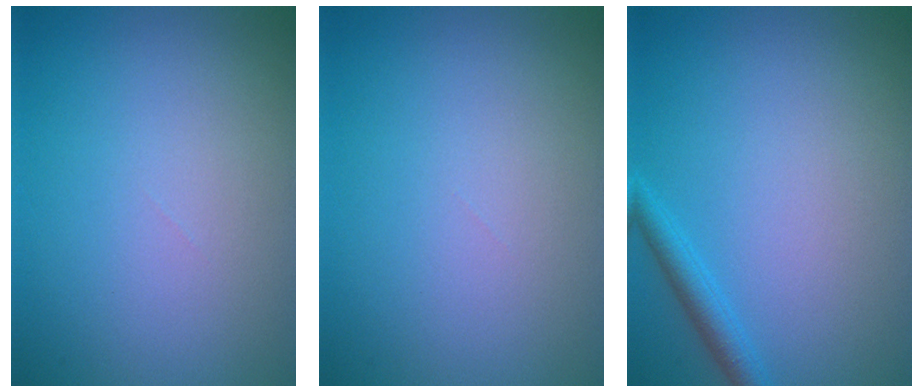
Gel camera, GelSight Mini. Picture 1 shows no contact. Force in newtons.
{"total": 0.0}
{"total": 1.9, "press": 1.9, "slide": 0.1}